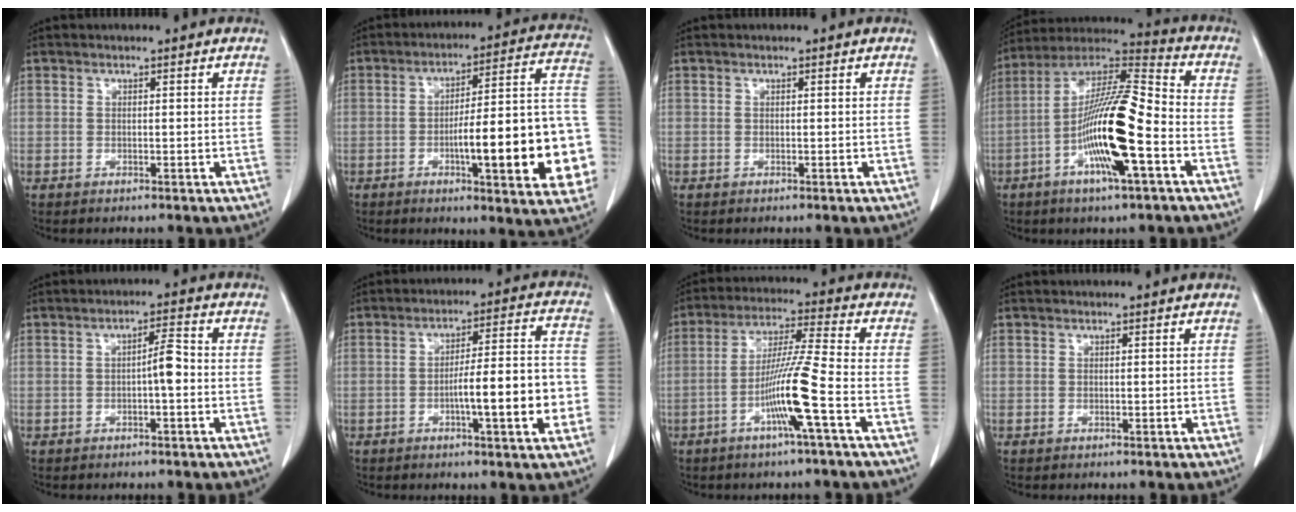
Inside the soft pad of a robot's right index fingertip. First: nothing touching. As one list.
[{"total": 21.2, "force": [-5.0, 3.4, 20.3], "torque": [-0.189, 0.030, -0.058]}, {"total": 0.0}, {"total": 17.2, "force": [-4.9, 1.9, 16.4], "torque": [-0.311, 0.001, -0.090]}, {"total": 3.3, "force": [-0.6, 0.4, 3.2], "torque": [-0.049, 0.006, -0.011]}, {"total": 12.0, "force": [-3.3, 1.1, 11.5], "torque": [-0.170, 0.016, -0.048]}, {"total": 9.1, "force": [-3.6, -0.9, 8.3], "torque": [-0.163, -0.003, -0.070]}, {"total": 0.0}]